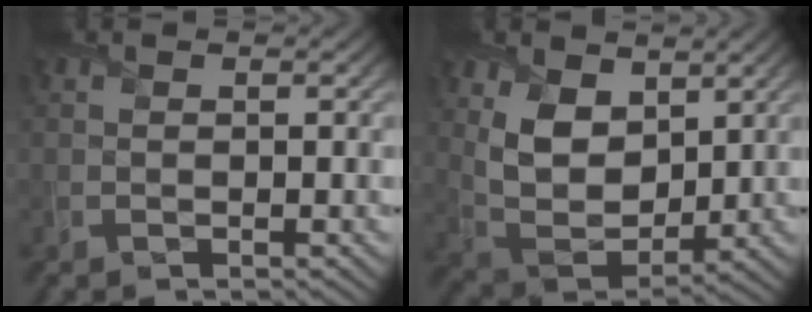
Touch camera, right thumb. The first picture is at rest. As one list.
[{"total": 8.9, "force": [3.8, 5.6, 5.8], "torque": [-0.141, -0.012, 0.072]}]